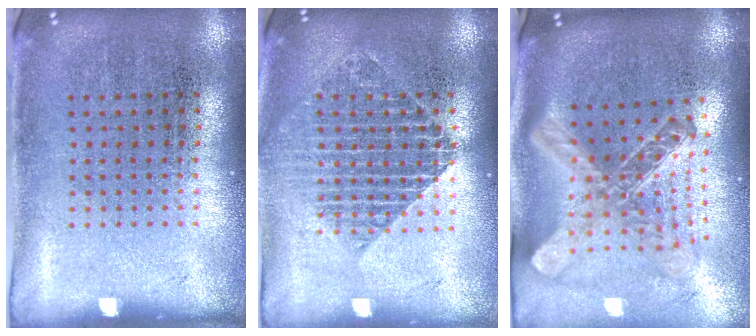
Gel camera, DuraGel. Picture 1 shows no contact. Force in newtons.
{"total": 1.7, "press": 1.4, "slide": 0.8}
{"total": 2.7, "press": 2.0, "slide": 1.9}